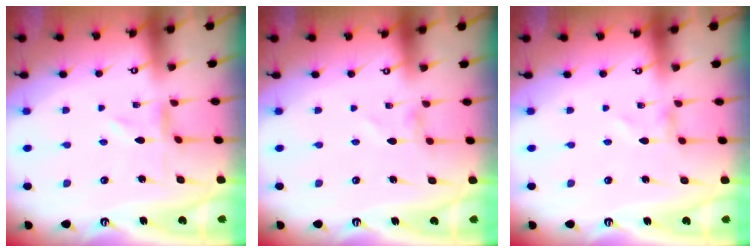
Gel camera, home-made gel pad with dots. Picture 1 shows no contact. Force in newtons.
{"total": 1.1, "press": 1.1, "slide": 0.0}
{"total": 0.9, "press": 0.9, "slide": 0.1}